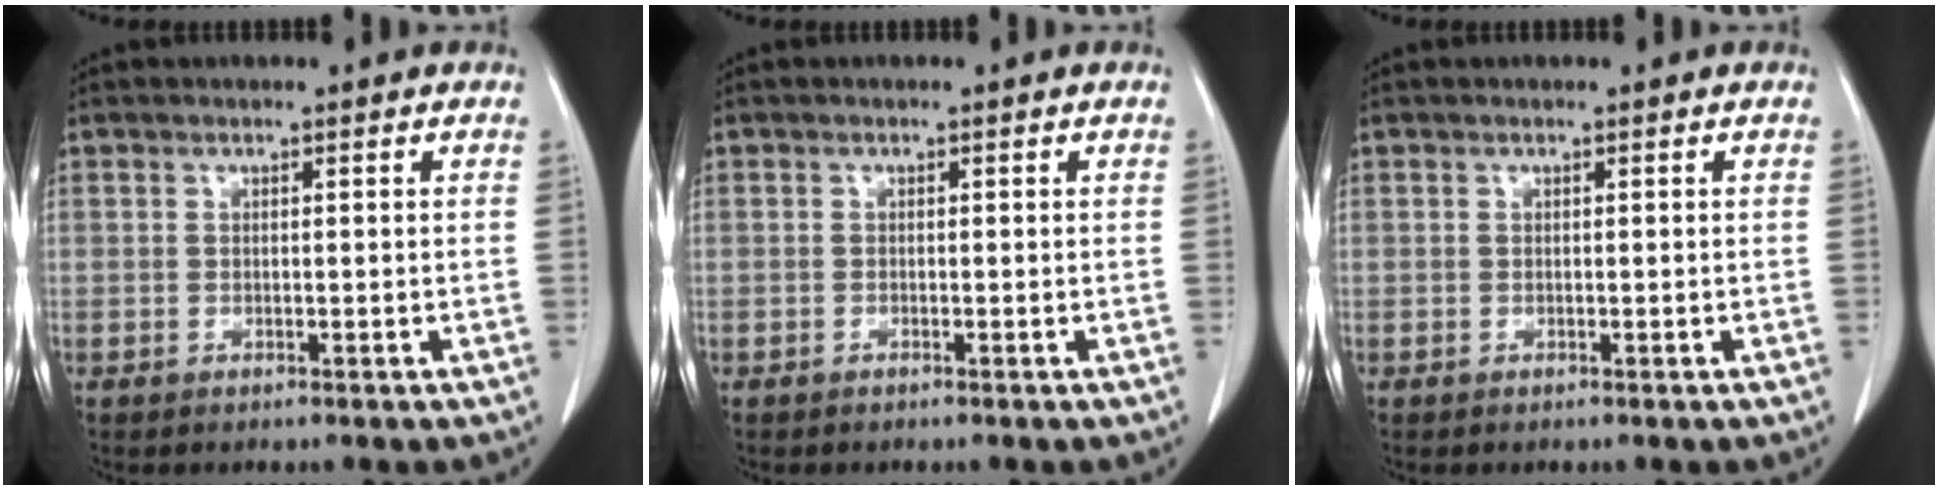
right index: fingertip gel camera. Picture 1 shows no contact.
{"total": 0.0}
{"total": 0.0}